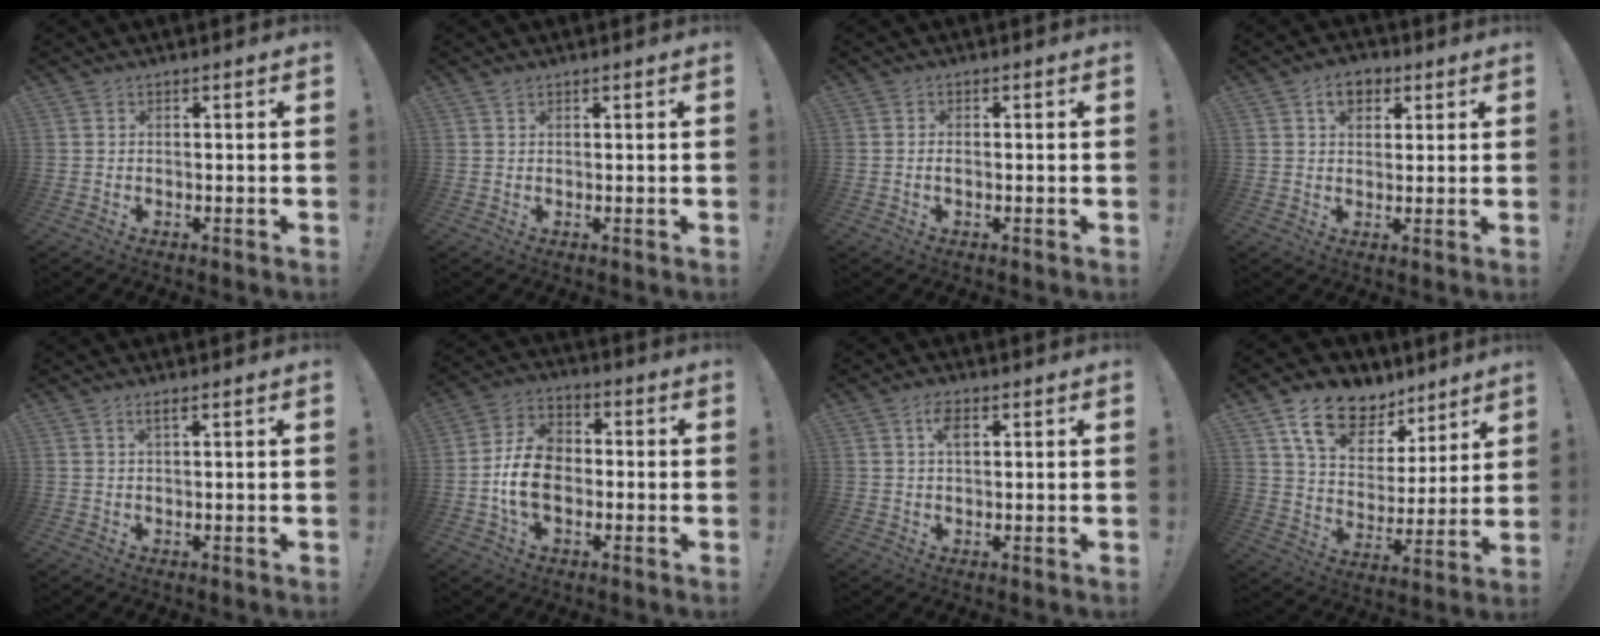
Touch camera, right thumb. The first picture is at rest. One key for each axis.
{"total": 1.0, "fx": 0.8, "fy": 0.5, "fz": 0.3, "tx": -0.004, "ty": -0.001, "tz": 0.015}
{"total": 0.9, "fx": -0.3, "fy": 0.5, "fz": 0.7, "tx": -0.015, "ty": 0.004, "tz": -0.005}
{"total": 6.2, "fx": 2.7, "fy": 4.5, "fz": 3.3, "tx": -0.052, "ty": 0.005, "tz": 0.049}
{"total": 1.6, "fx": 0.7, "fy": 0.0, "fz": 1.4, "tx": -0.025, "ty": -0.002, "tz": 0.010}
{"total": 12.5, "fx": -2.4, "fy": 8.9, "fz": 8.5, "tx": -0.156, "ty": 0.015, "tz": -0.043}
{"total": 3.9, "fx": 1.4, "fy": 1.9, "fz": 3.0, "tx": -0.056, "ty": 0.003, "tz": 0.022}
{"total": 15.5, "fx": 10.5, "fy": 9.1, "fz": 7.0, "tx": -0.122, "ty": -0.058, "tz": 0.193}